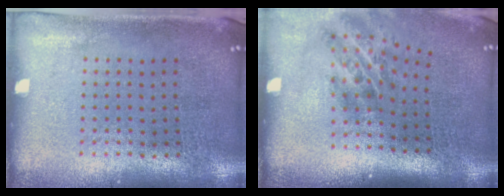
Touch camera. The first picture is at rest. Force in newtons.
{"total": 2.1, "press": 1.3, "slide": 1.6}